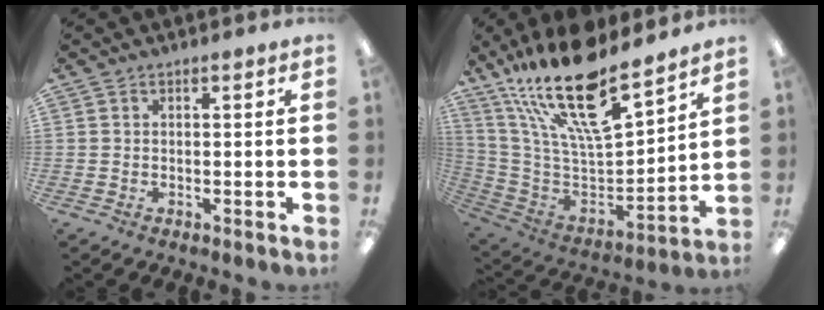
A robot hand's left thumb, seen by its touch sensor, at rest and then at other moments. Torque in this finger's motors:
{"motor_torque": [1.13, -0.16, 1.84, -0.93, 0.26]}